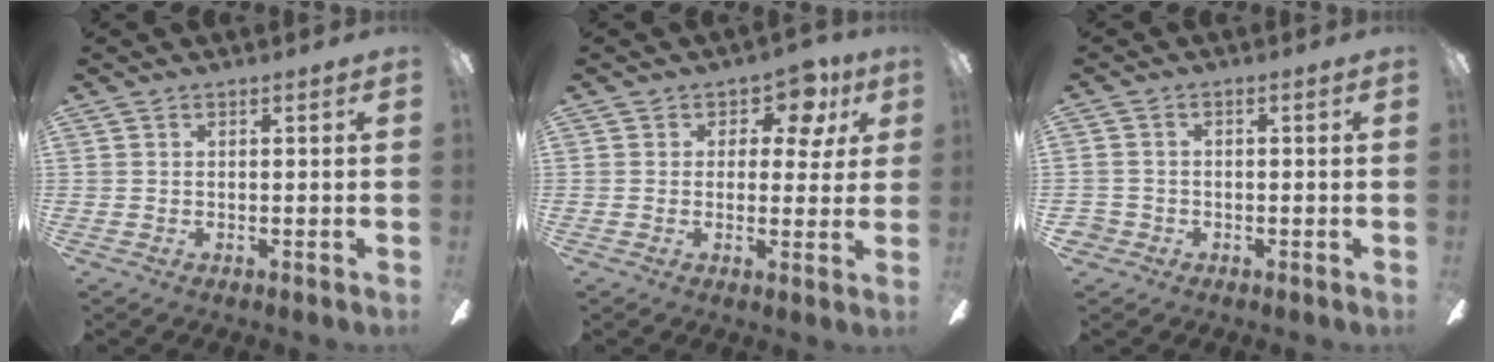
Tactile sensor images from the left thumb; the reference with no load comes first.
{"total": 7.7, "force": [3.8, 5.0, 4.5], "torque": [-0.055, -0.016, 0.064]}
{"total": 2.4, "force": [-1.2, 2.0, 0.4], "torque": [-0.007, 0.007, -0.025]}